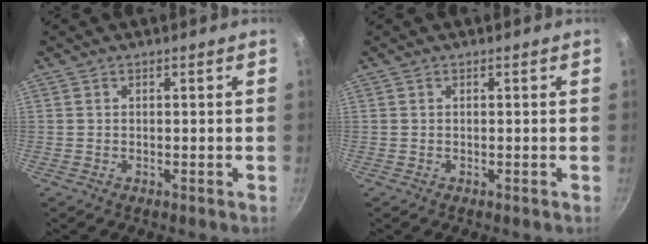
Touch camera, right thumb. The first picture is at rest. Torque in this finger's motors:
{"motor_torque": [-0.01, 0.01, -0.02, 0.00, 0.01]}